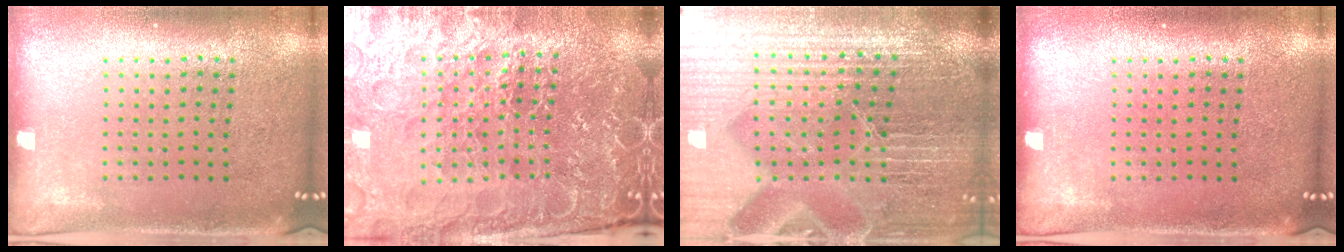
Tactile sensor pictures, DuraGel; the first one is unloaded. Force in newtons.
{"total": 5.2, "press": 4.9, "slide": 1.7}
{"total": 5.4, "press": 5.1, "slide": 1.9}
{"total": 0.0}